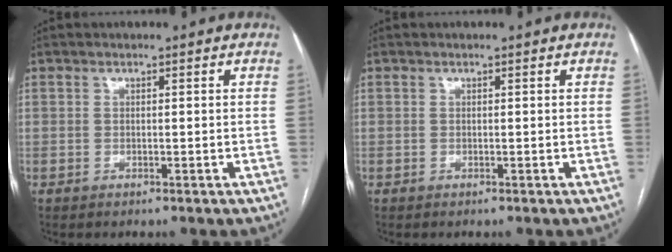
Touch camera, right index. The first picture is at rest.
{"total": 0.0}